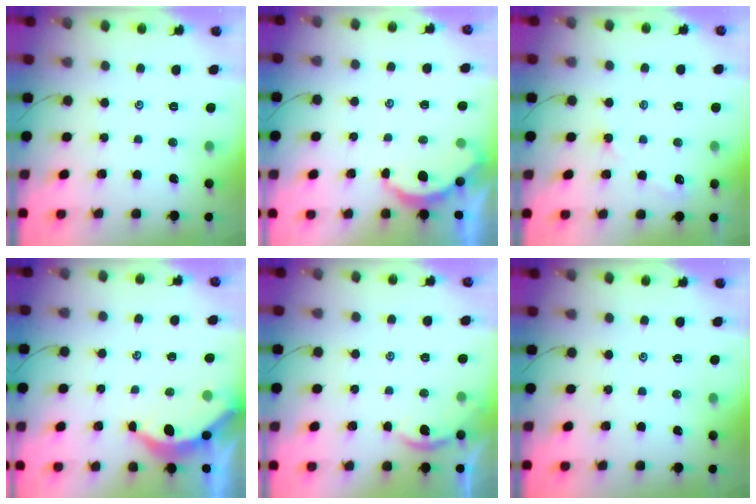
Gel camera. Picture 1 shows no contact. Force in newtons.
{"total": 2.6, "press": 2.6, "slide": 0.3}
{"total": 3.1, "press": 3.1, "slide": 0.6}
{"total": 3.6, "press": 3.6, "slide": 0.4}
{"total": 2.0, "press": 2.0, "slide": 0.2}
{"total": 0.0}